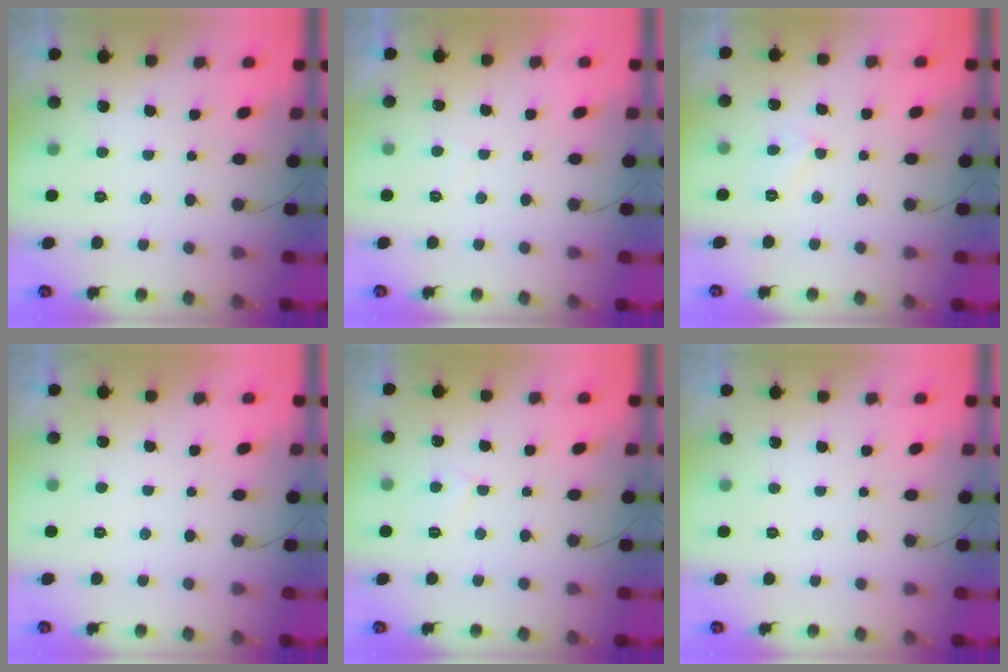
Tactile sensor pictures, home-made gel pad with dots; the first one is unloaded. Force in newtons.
{"total": 1.0, "press": 0.8, "slide": 0.7}
{"total": 2.8, "press": 2.8, "slide": 0.2}
{"total": 0.9, "press": 0.8, "slide": 0.4}
{"total": 2.6, "press": 2.6, "slide": 0.2}
{"total": 0.0}